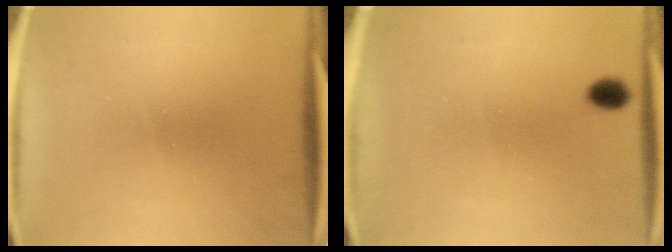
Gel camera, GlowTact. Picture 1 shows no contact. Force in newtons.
{"total": 1.7}